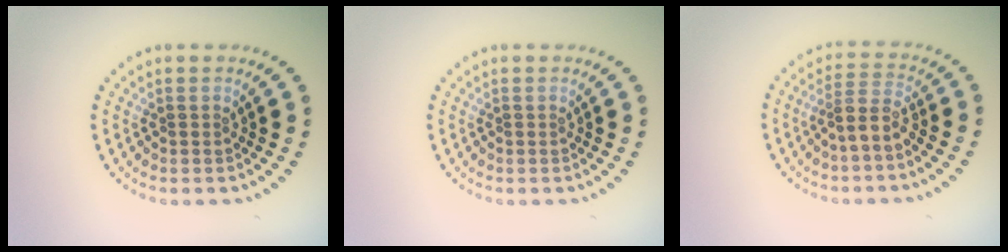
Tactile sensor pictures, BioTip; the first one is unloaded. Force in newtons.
{"total": 0.0}
{"total": 2.6, "press": 2.0, "slide": 1.6}